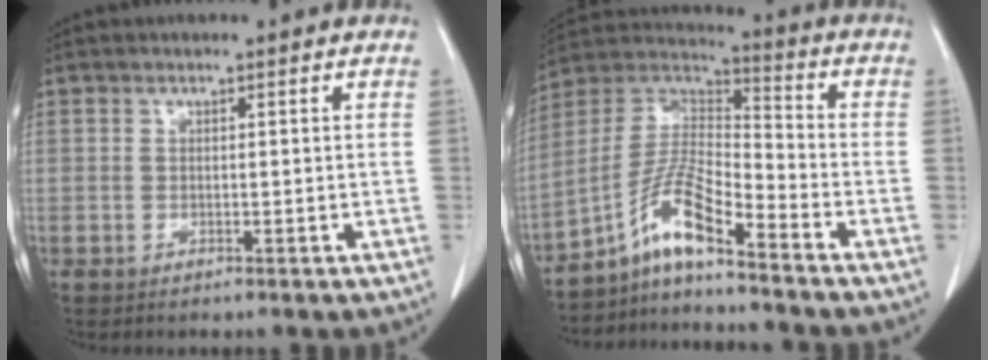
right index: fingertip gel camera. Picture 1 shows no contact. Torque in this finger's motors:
{"motor_torque": [0.61, -0.57, 0.18, 0.06]}